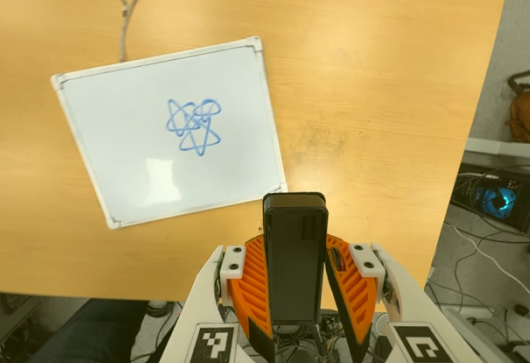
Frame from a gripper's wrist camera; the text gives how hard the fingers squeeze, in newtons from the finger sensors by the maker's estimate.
{"total": 5.9, "left": 4.9, "right": 6.8}